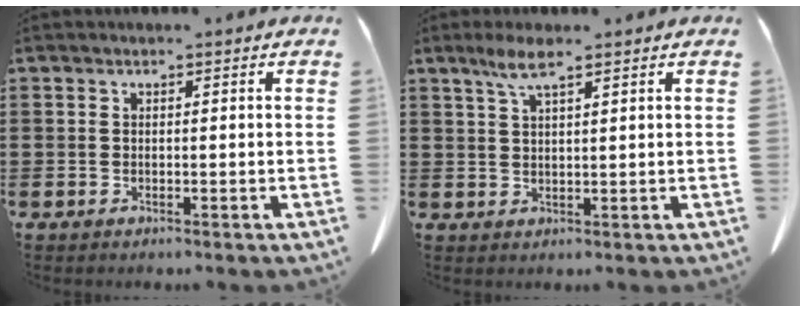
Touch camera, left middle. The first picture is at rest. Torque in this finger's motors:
{"motor_torque": [0.39, 0.00, 0.05, 0.05]}